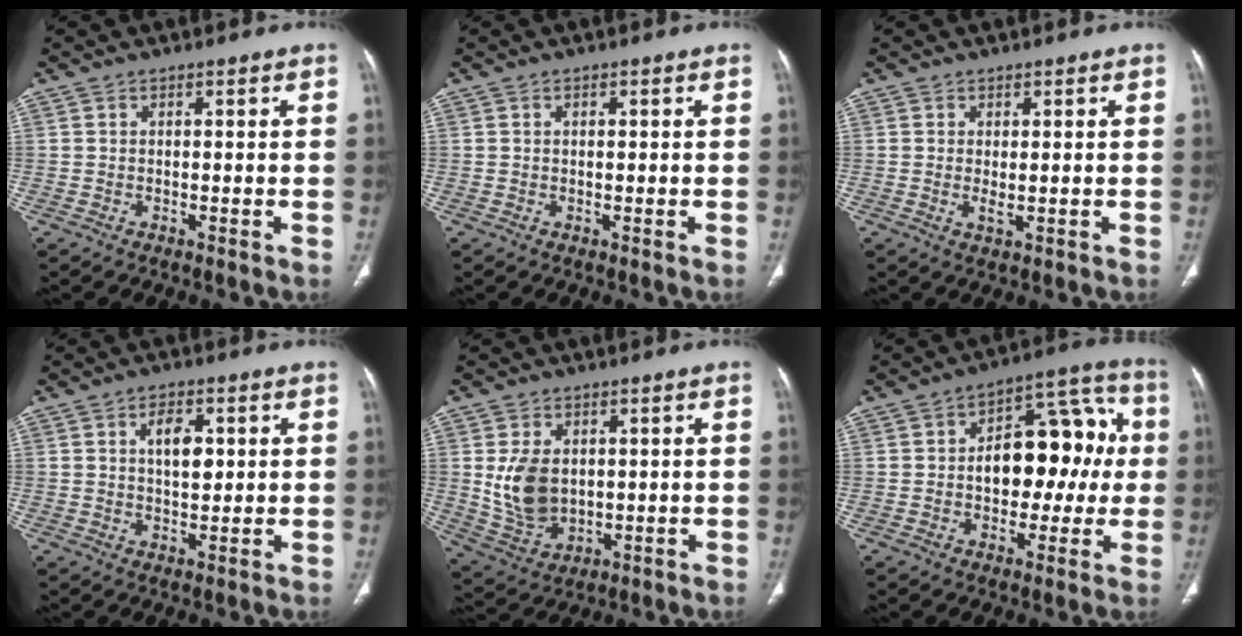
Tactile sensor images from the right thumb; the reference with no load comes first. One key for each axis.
{"total": 0.7, "fx": 0.3, "fy": 0.3, "fz": 0.6, "tx": -0.008, "ty": -0.001, "tz": 0.004}
{"total": 1.7, "fx": 0.0, "fy": 0.7, "fz": 1.6, "tx": -0.029, "ty": -0.007, "tz": 0.003}
{"total": 5.7, "fx": 1.5, "fy": 3.2, "fz": 4.5, "tx": -0.057, "ty": -0.009, "tz": 0.025}
{"total": 9.6, "fx": 1.1, "fy": 6.7, "fz": 6.8, "tx": -0.111, "ty": -0.010, "tz": 0.041}
{"total": 16.8, "fx": 0.5, "fy": 10.3, "fz": 13.3, "tx": -0.130, "ty": 0.048, "tz": 0.005}